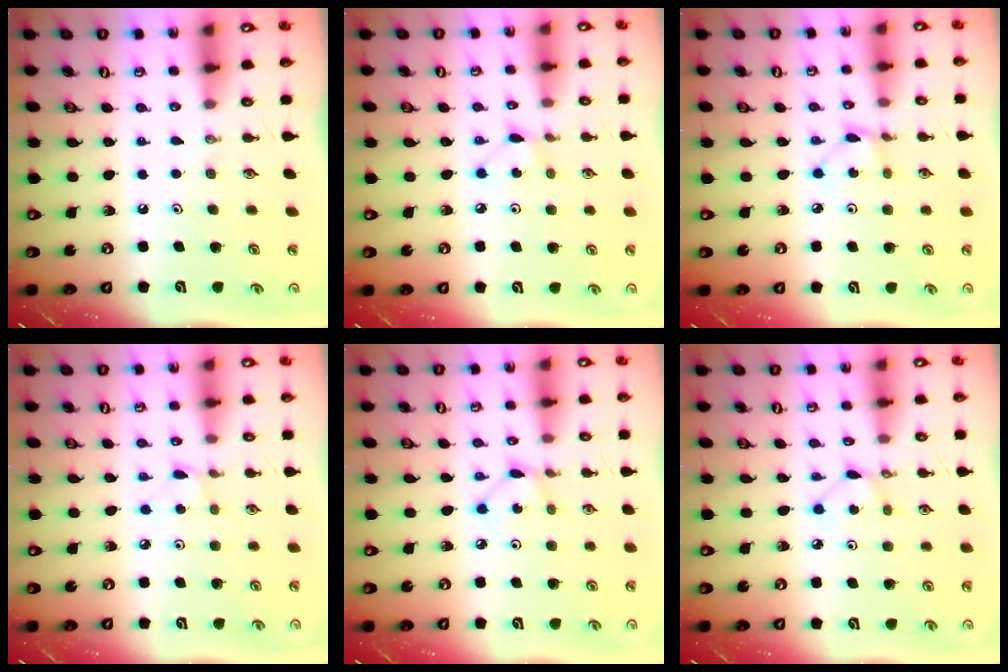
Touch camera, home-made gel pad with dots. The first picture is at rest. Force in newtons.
{"total": 3.8, "press": 3.8, "slide": 0.5}
{"total": 2.0, "press": 2.0, "slide": 0.2}
{"total": 2.4, "press": 2.4, "slide": 0.3}
{"total": 2.4, "press": 2.4, "slide": 0.1}
{"total": 2.8, "press": 2.8, "slide": 0.3}